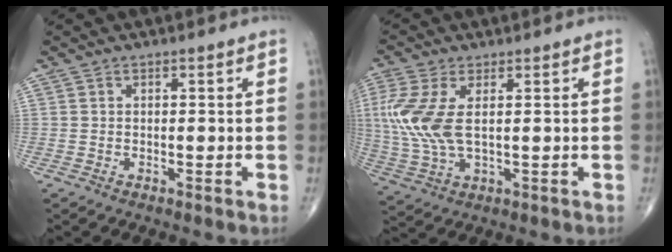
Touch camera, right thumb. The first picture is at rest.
{"total": 10.6, "force": [1.7, 5.0, 9.2], "torque": [-0.238, -0.001, 0.041]}